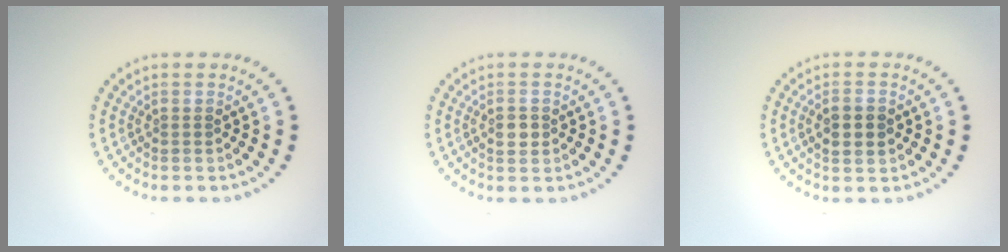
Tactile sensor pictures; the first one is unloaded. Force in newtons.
{"total": 1.5, "press": 1.5, "slide": 0.3}
{"total": 2.3, "press": 2.3, "slide": 0.1}